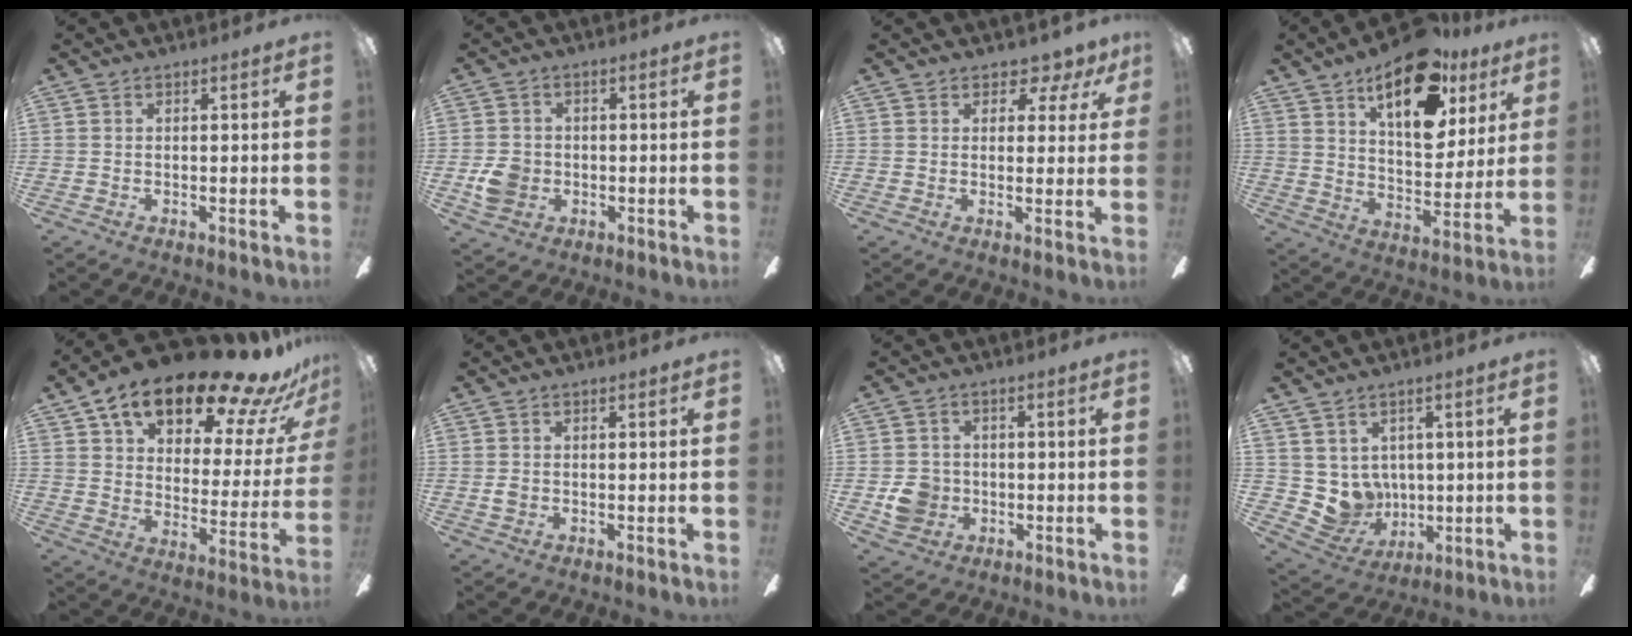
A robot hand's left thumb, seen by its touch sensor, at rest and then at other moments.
{"total": 5.7, "force": [-1.4, 5.0, 2.4], "torque": [-0.039, 0.006, -0.025]}
{"total": 4.2, "force": [2.9, 2.5, 1.6], "torque": [-0.011, -0.016, 0.048]}
{"total": 19.6, "force": [12.1, 9.1, 12.4], "torque": [-0.184, -0.060, 0.205]}
{"total": 22.3, "force": [15.6, 8.0, 13.7], "torque": [-0.214, -0.094, 0.253]}
{"total": 1.2, "force": [-0.1, 1.0, 0.6], "torque": [-0.012, 0.005, -0.003]}
{"total": 6.5, "force": [-1.3, 5.9, 2.3], "torque": [-0.040, 0.012, -0.021]}
{"total": 7.5, "force": [3.1, 6.7, 0.9], "torque": [-0.038, -0.035, 0.068]}